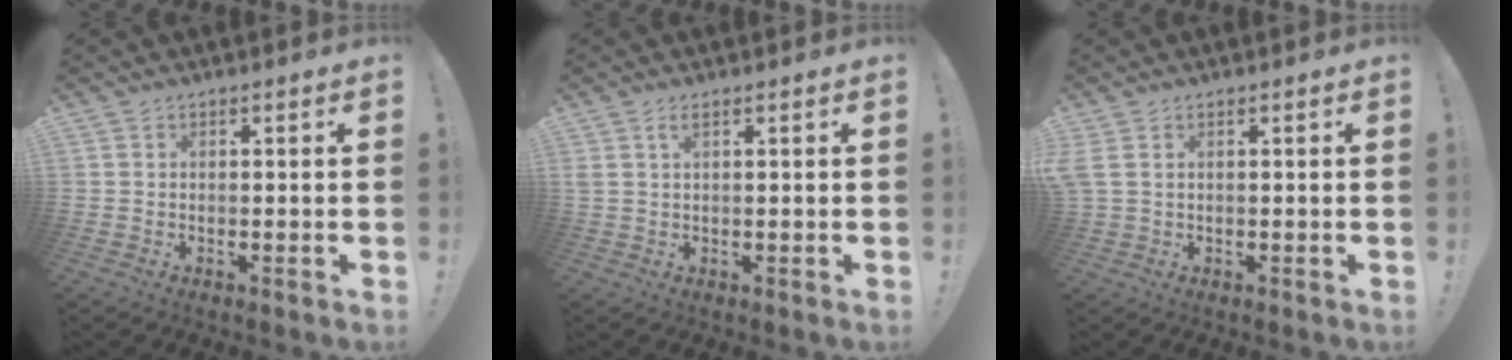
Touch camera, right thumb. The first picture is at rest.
{"total": 2.1, "force": [1.1, 0.7, 1.7], "torque": [-0.042, 0.004, 0.020]}
{"total": 2.7, "force": [1.0, 1.3, 2.1], "torque": [-0.055, 0.003, 0.019]}